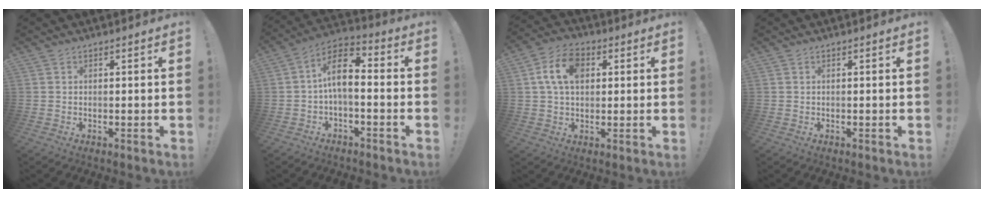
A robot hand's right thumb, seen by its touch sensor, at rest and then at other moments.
{"total": 10.1, "force": [-0.1, 5.1, 8.7], "torque": [-0.151, 0.006, -0.002]}
{"total": 11.0, "force": [2.9, 7.4, 7.5], "torque": [-0.134, 0.015, 0.055]}
{"total": 0.0}